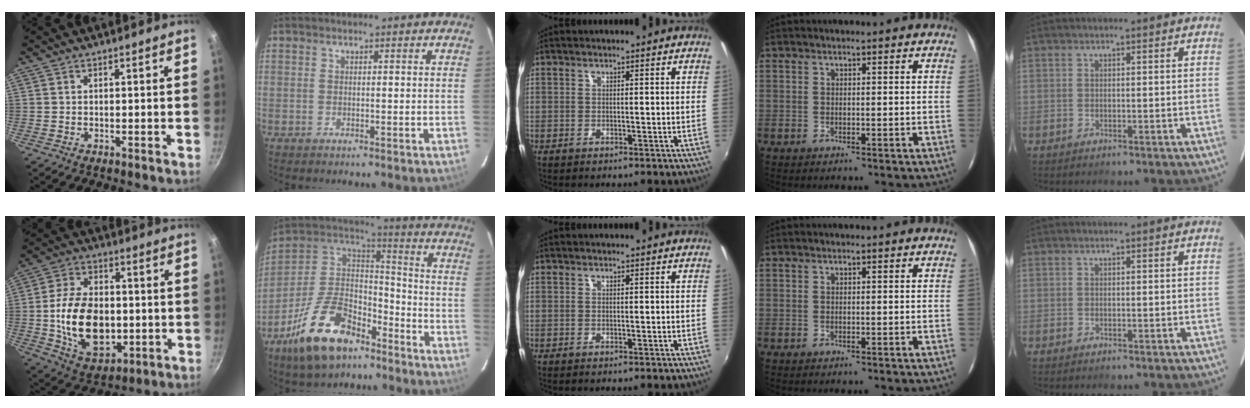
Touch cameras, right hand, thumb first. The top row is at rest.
{"thumb": {"total": 17.8, "force": [-1.5, 11.7, 13.3], "torque": [-0.211, 0.007, -0.017]}, "index": {"total": 20.1, "force": [-12.4, 10.6, 11.8], "torque": [-0.244, 0.019, -0.211]}}